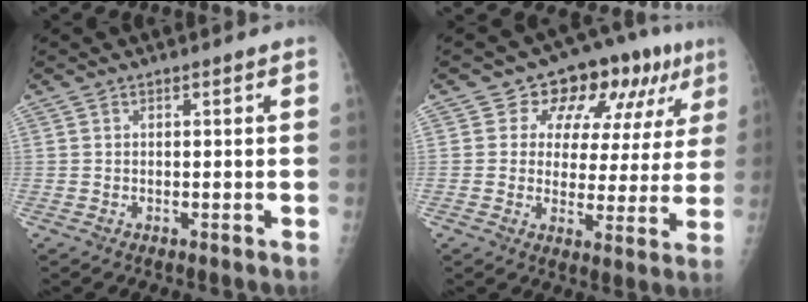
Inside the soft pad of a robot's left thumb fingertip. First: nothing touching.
{"total": 14.3, "force": [7.4, 8.7, 8.5], "torque": [-0.055, -0.013, 0.098]}